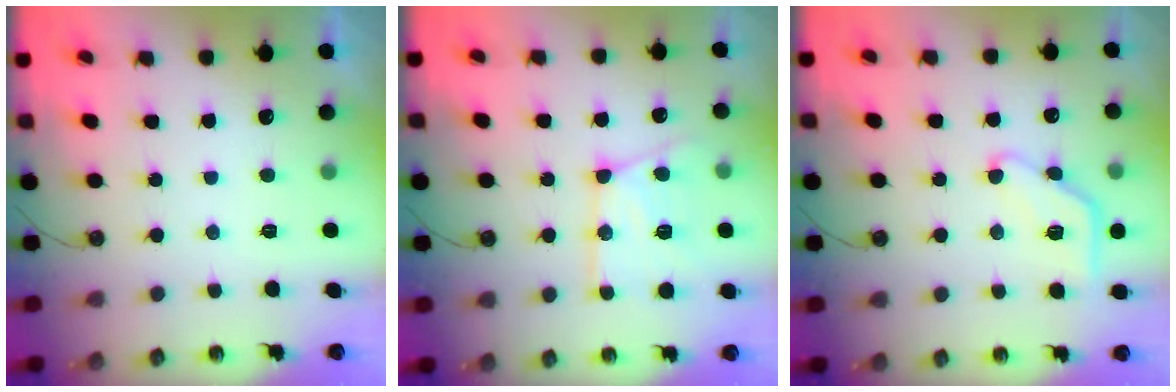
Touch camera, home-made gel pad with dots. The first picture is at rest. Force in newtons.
{"total": 16.3, "press": 16.3, "slide": 1.7}
{"total": 10.9, "press": 10.9, "slide": 0.4}